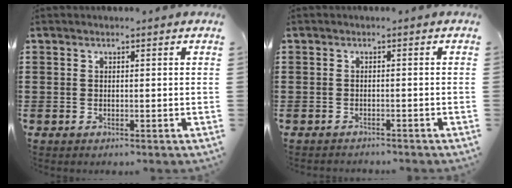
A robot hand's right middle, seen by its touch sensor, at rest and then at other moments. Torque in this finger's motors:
{"motor_torque": [-0.07, 0.07, -0.26, -0.06]}